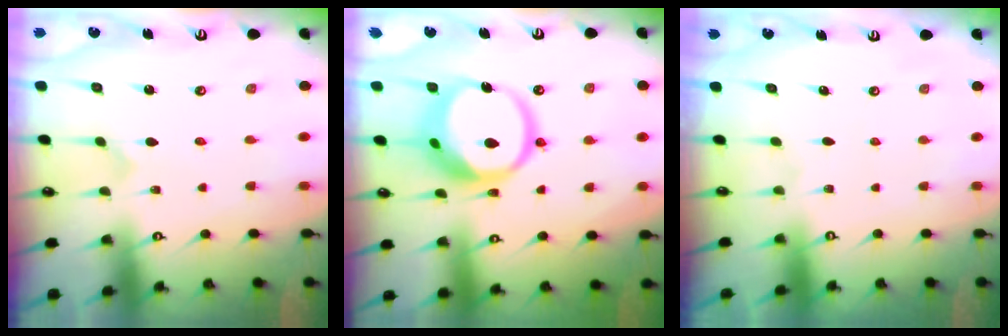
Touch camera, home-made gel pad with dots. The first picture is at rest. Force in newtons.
{"total": 15.1, "press": 15.0, "slide": 1.7}
{"total": 0.0}